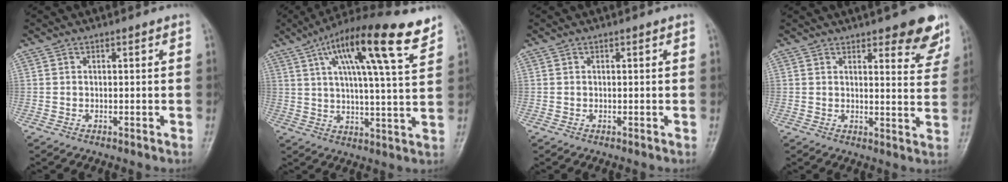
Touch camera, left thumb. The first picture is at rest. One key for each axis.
{"total": 17.7, "fx": 10.0, "fy": 2.8, "fz": 14.4, "tx": -0.222, "ty": -0.021, "tz": 0.159}
{"total": 0.0}
{"total": 10.5, "fx": 7.1, "fy": 3.3, "fz": 6.9, "tx": -0.052, "ty": -0.037, "tz": 0.081}